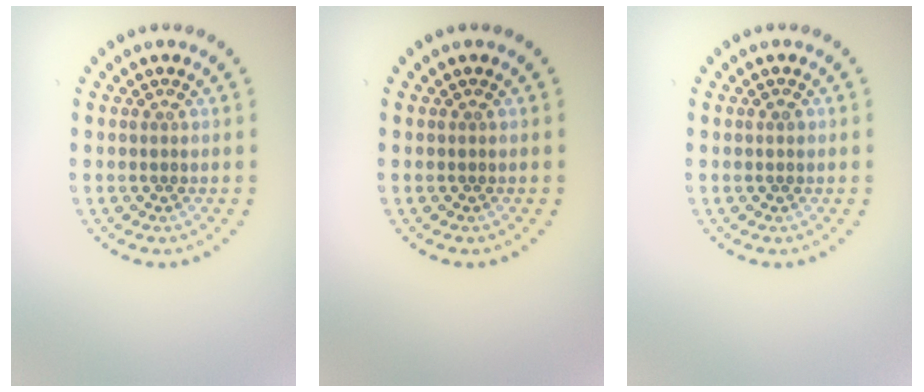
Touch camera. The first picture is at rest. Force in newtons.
{"total": 0.0}
{"total": 0.8, "press": 0.8, "slide": 0.1}